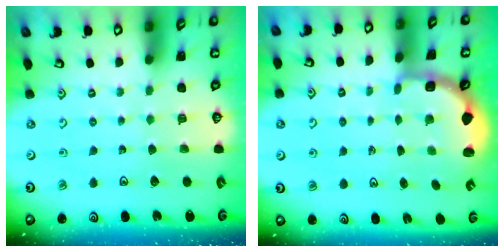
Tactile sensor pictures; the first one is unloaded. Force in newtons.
{"total": 2.7, "press": 2.1, "slide": 1.7}